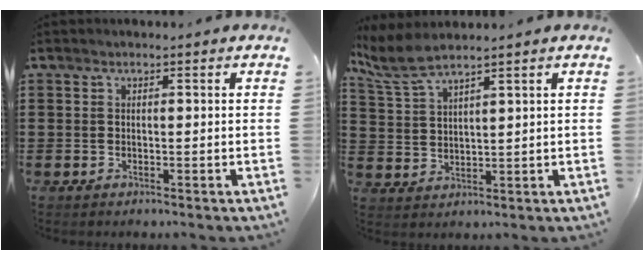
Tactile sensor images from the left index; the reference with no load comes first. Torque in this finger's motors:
{"motor_torque": [1.02, 1.13, 0.11, 0.08]}